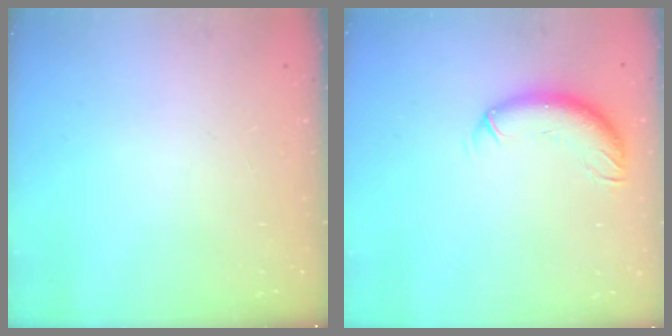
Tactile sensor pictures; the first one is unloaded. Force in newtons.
{"total": 9.2, "press": 9.0, "slide": 1.9}